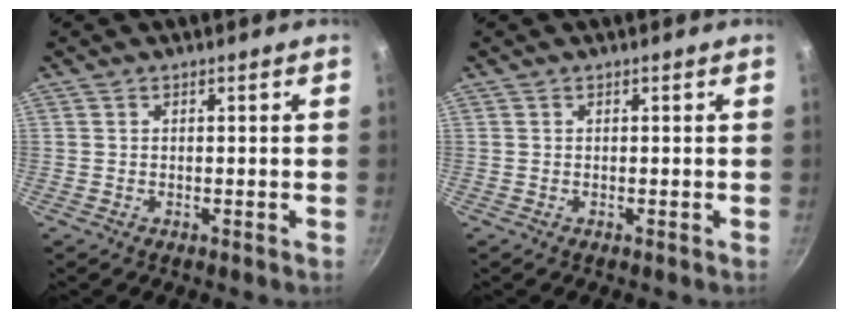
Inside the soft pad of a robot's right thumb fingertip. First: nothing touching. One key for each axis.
{"total": 0.0}